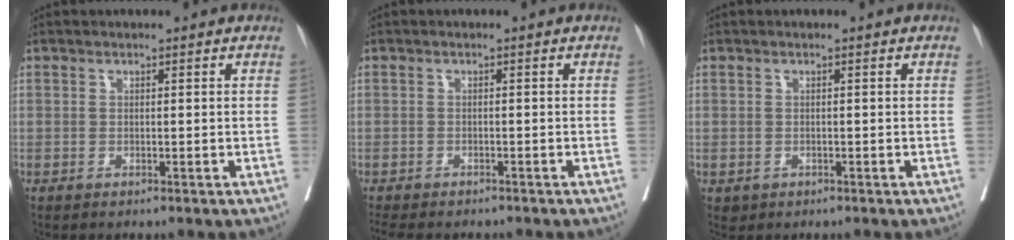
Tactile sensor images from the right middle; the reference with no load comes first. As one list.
[{"total": 7.6, "force": [-6.6, 2.3, 3.1], "torque": [-0.043, -0.005, -0.092]}, {"total": 0.9, "force": [-0.3, 0.8, 0.2], "torque": [-0.004, 0.002, 0.002]}]